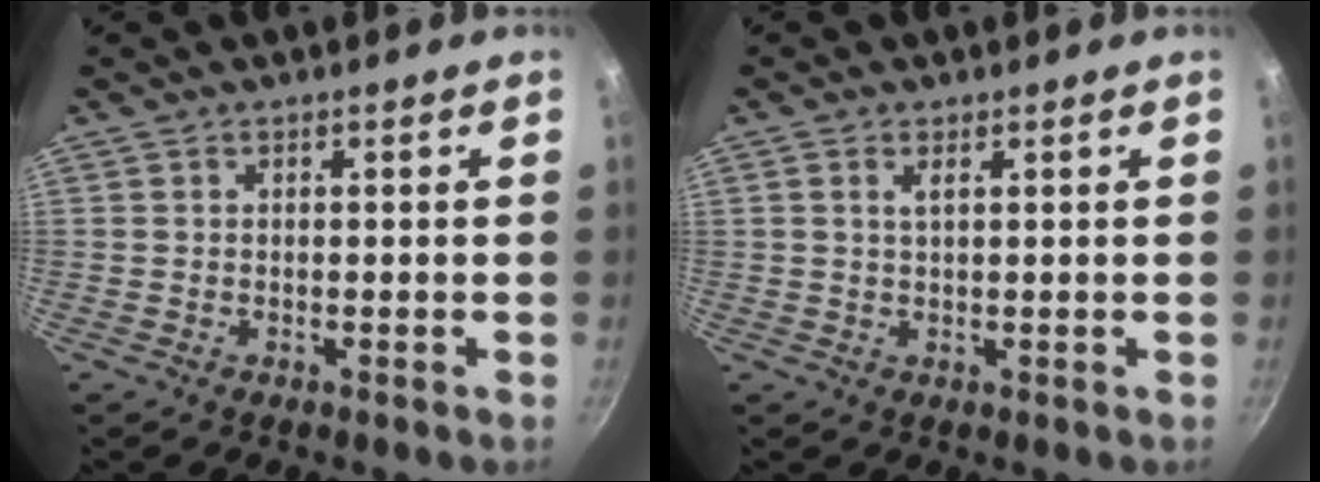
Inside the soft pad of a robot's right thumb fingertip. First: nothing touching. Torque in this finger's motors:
{"motor_torque": [-0.37, -0.09, -0.19, 0.09, 0.01]}